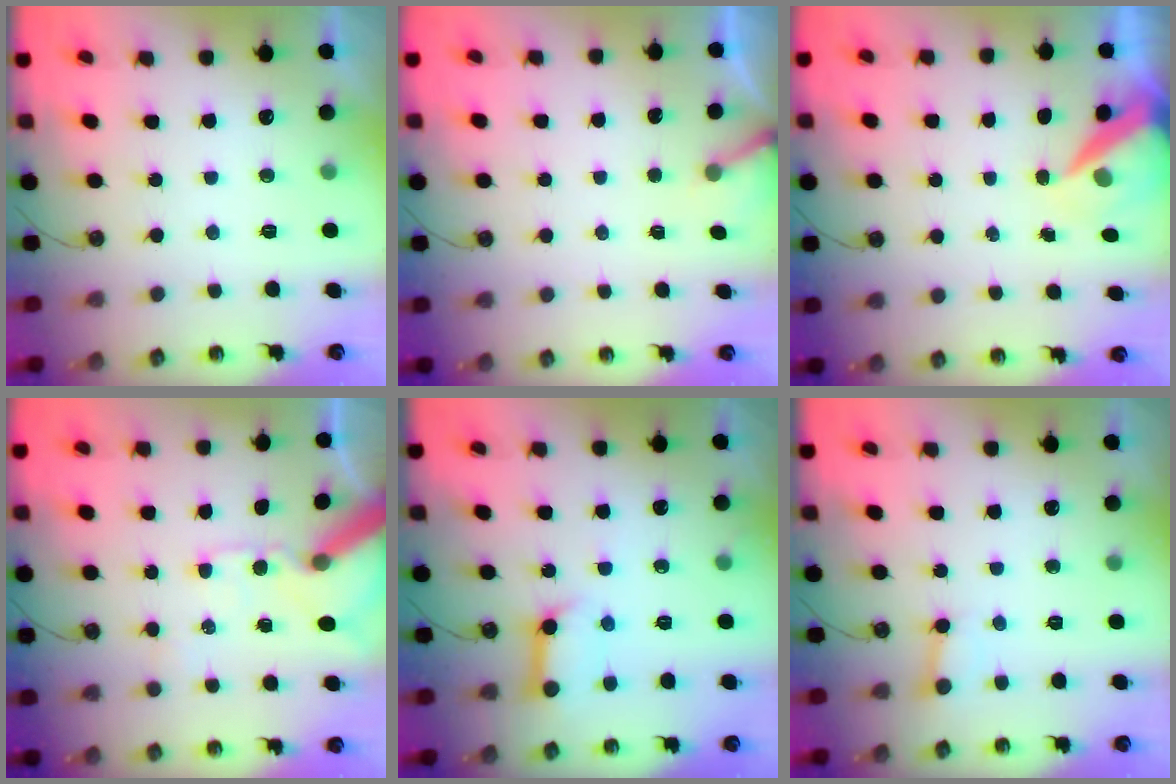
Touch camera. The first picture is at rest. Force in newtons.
{"total": 2.7, "press": 2.7, "slide": 0.2}
{"total": 7.6, "press": 7.5, "slide": 0.9}
{"total": 11.8, "press": 11.7, "slide": 1.7}
{"total": 10.3, "press": 10.2, "slide": 1.1}
{"total": 2.7, "press": 2.7, "slide": 0.1}